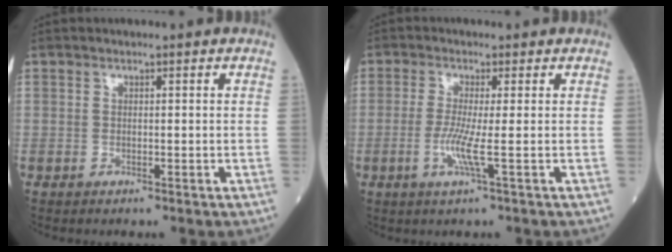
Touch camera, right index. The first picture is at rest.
{"total": 3.9, "force": [-1.0, -0.6, 3.8], "torque": [-0.085, -0.009, -0.022]}